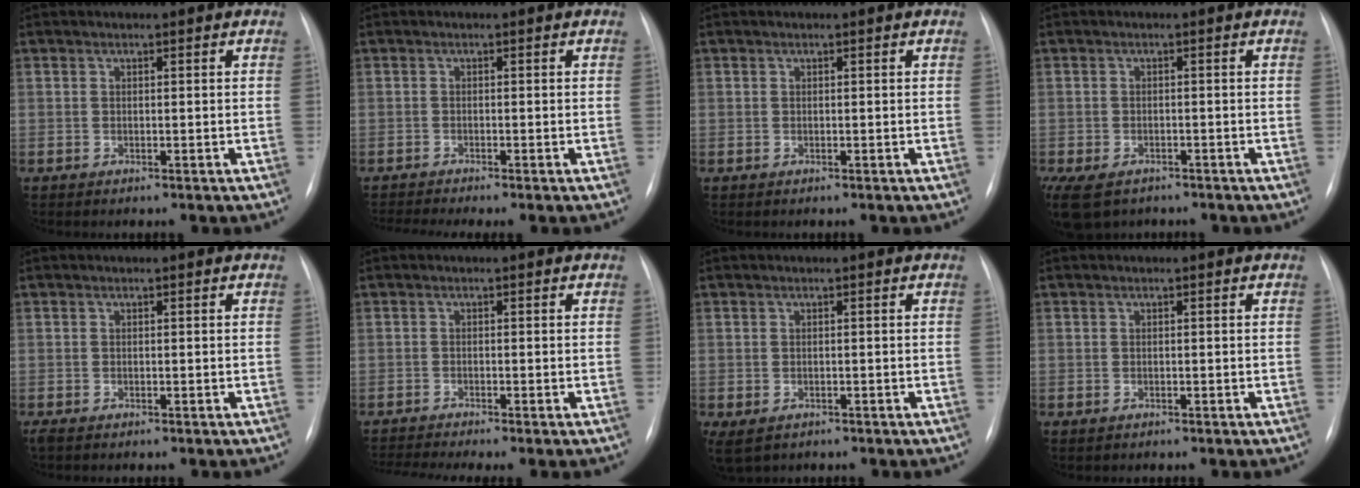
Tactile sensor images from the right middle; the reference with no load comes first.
{"total": 3.7, "force": [-3.2, -0.9, 1.7], "torque": [-0.028, -0.007, -0.052]}
{"total": 0.0}
{"total": 9.1, "force": [-5.8, 5.7, 4.1], "torque": [-0.103, -0.010, -0.083]}
{"total": 0.9, "force": [-0.6, 0.4, 0.6], "torque": [-0.006, -0.001, -0.007]}
{"total": 4.4, "force": [-3.7, -1.0, 2.2], "torque": [-0.040, -0.009, -0.061]}
{"total": 3.4, "force": [-1.7, 2.4, 1.8], "torque": [-0.033, -0.006, -0.019]}
{"total": 0.0}